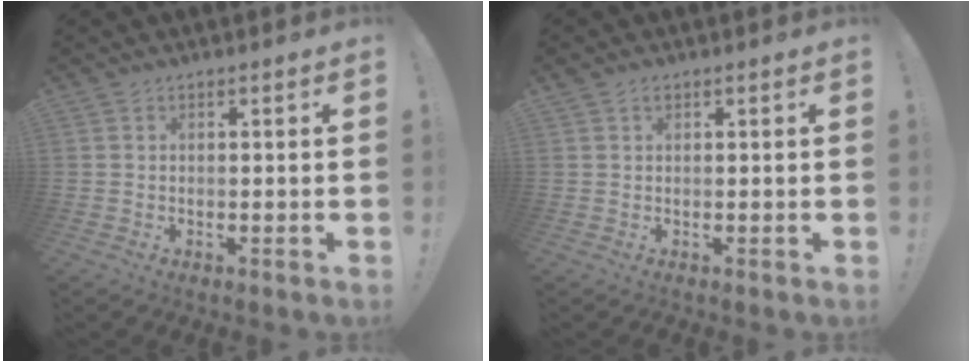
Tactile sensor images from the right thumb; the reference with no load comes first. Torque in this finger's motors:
{"motor_torque": [-0.11, 0.01, 0.22, -0.11, -0.02]}